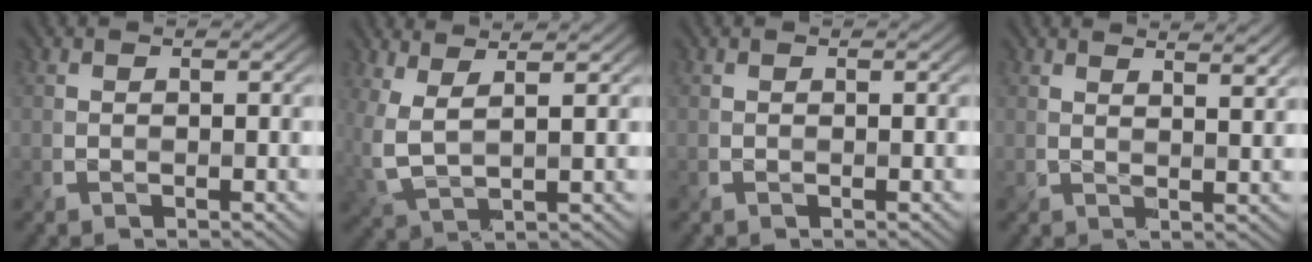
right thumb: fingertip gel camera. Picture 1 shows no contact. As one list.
[{"total": 5.1, "force": [2.5, 1.5, 4.1], "torque": [-0.115, 0.001, 0.054]}, {"total": 0.0}, {"total": 4.2, "force": [3.3, 0.7, 2.5], "torque": [-0.039, -0.002, 0.050]}]